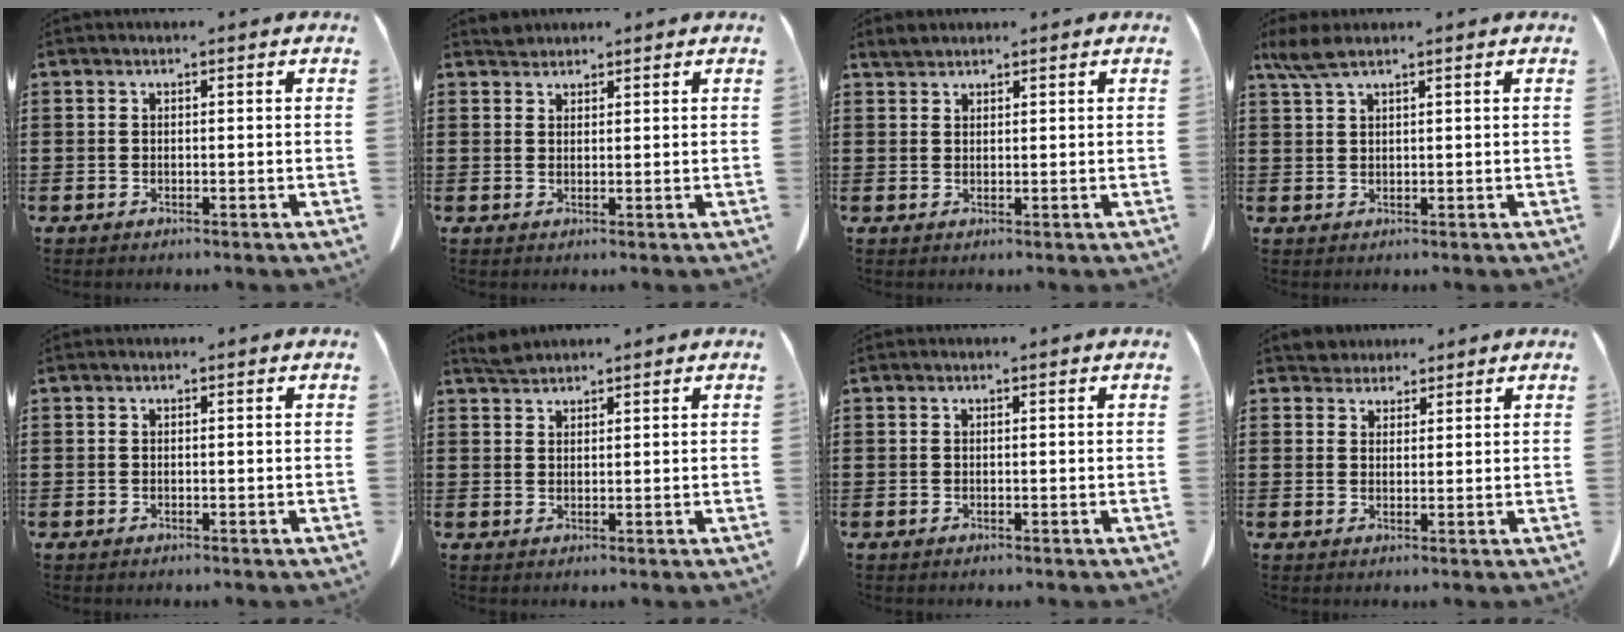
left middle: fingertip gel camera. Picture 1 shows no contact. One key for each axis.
{"total": 1.4, "fx": 1.4, "fy": 0.4, "fz": 0.0, "tx": -0.004, "ty": -0.001, "tz": 0.029}
{"total": 1.6, "fx": 1.6, "fy": 0.3, "fz": 0.2, "tx": -0.009, "ty": 0.001, "tz": 0.033}
{"total": 3.5, "fx": 2.3, "fy": 0.6, "fz": 2.6, "tx": -0.063, "ty": -0.003, "tz": 0.042}
{"total": 0.0}
{"total": 1.9, "fx": 1.8, "fy": 0.3, "fz": 0.4, "tx": -0.014, "ty": 0.001, "tz": 0.037}
{"total": 0.0}
{"total": 2.9, "fx": 2.7, "fy": 0.9, "fz": -0.3, "tx": 0.004, "ty": -0.006, "tz": 0.053}